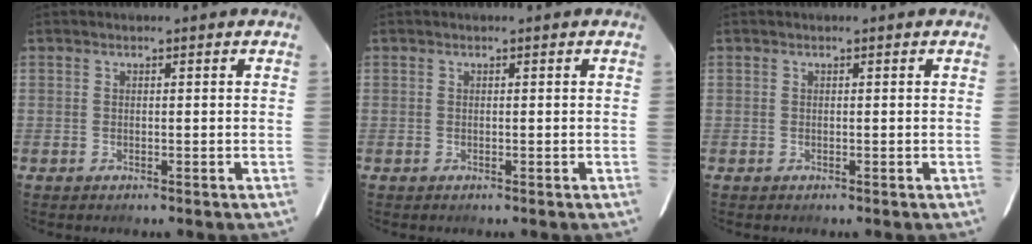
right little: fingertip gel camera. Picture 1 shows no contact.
{"total": 0.0}
{"total": 0.0}